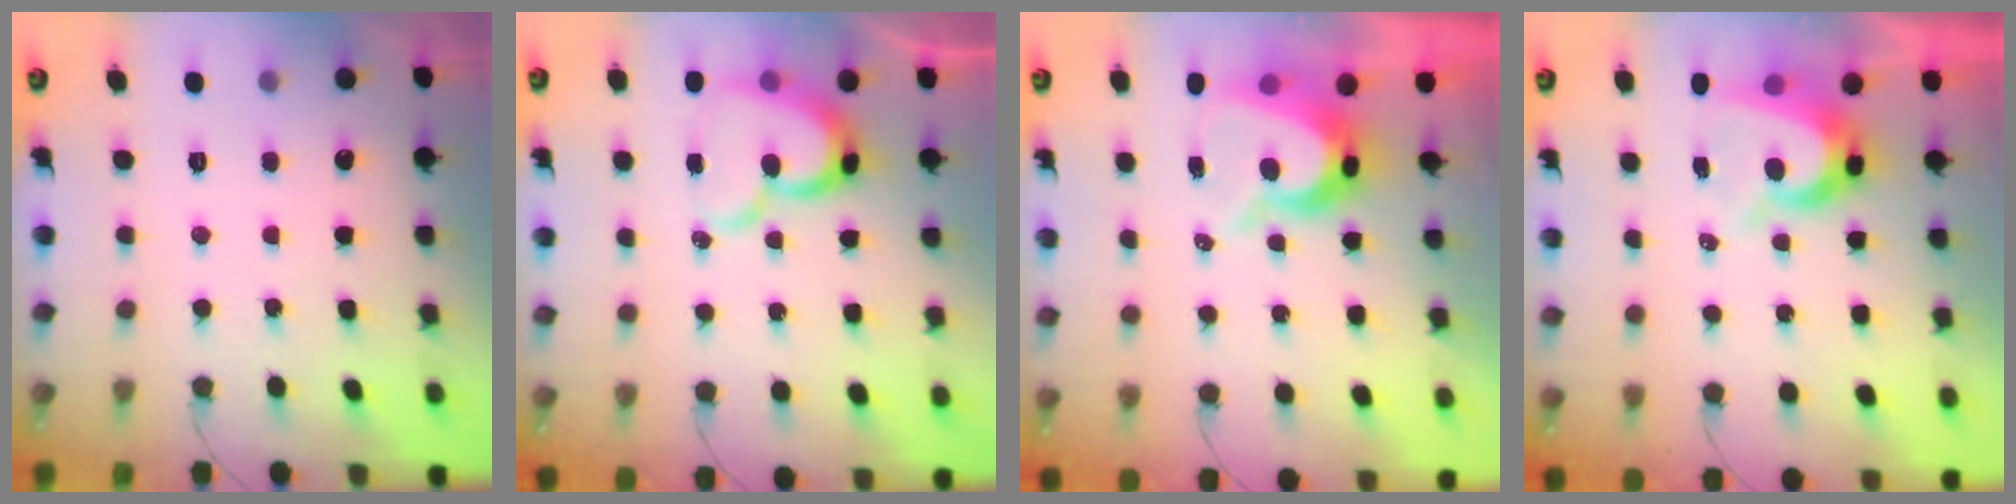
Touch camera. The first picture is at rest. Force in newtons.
{"total": 13.4, "press": 13.4, "slide": 1.3}
{"total": 9.7, "press": 9.6, "slide": 0.8}
{"total": 7.8, "press": 7.8, "slide": 0.5}